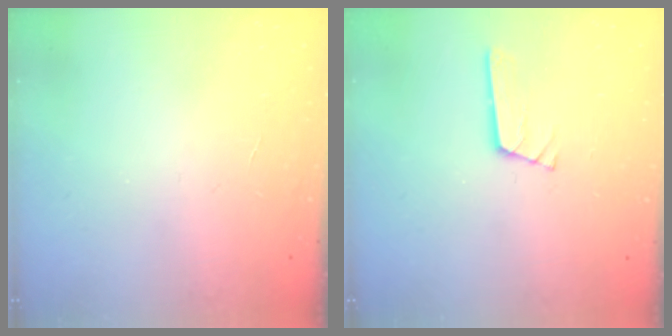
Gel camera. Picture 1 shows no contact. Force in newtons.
{"total": 3.0, "press": 2.9, "slide": 0.4}